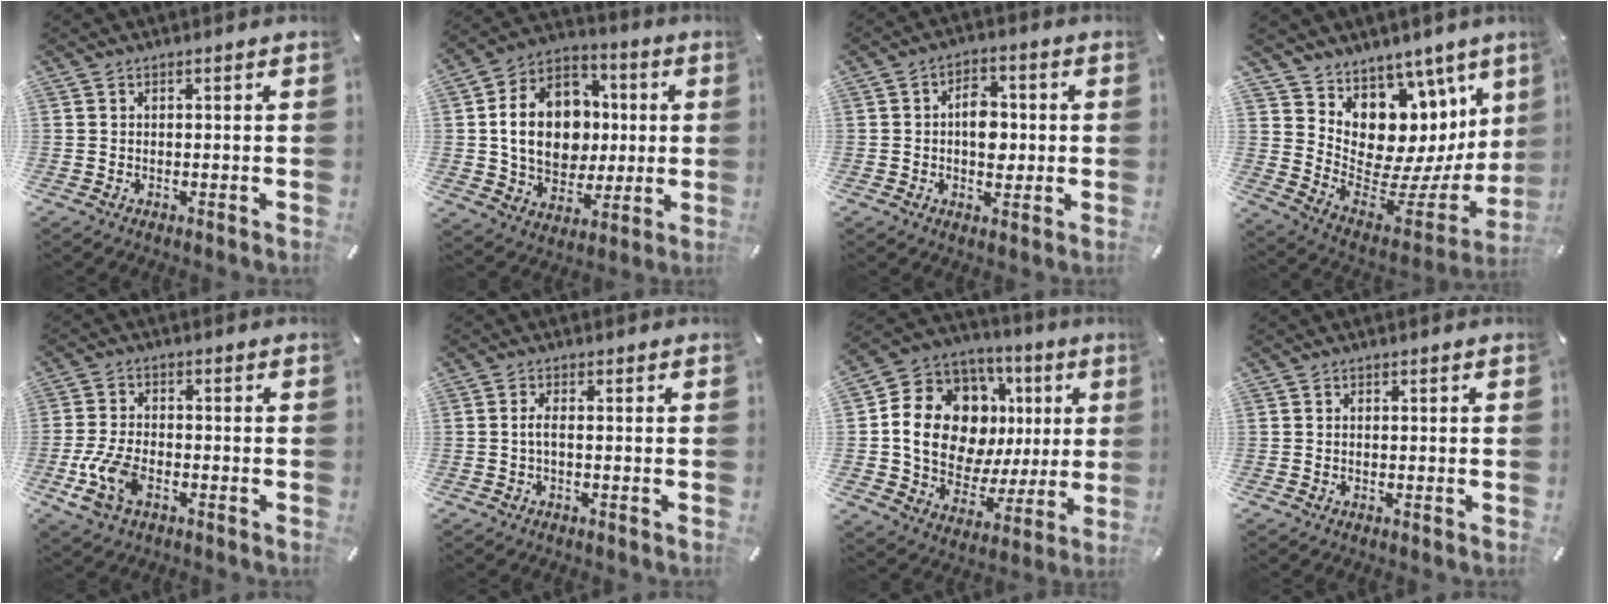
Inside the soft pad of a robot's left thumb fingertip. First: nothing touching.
{"total": 17.4, "force": [0.0, 14.4, 9.7], "torque": [-0.199, 0.013, 0.007]}
{"total": 7.3, "force": [-0.2, 4.9, 5.5], "torque": [-0.061, -0.001, -0.009]}
{"total": 10.1, "force": [5.2, 8.1, 3.2], "torque": [-0.031, -0.114, 0.100]}
{"total": 9.6, "force": [-3.7, 5.2, 7.1], "torque": [-0.161, 0.002, -0.067]}
{"total": 2.5, "force": [-0.4, 0.6, 2.4], "torque": [-0.053, 0.000, -0.011]}
{"total": 18.9, "force": [3.9, 14.6, 11.4], "torque": [-0.189, -0.021, 0.079]}
{"total": 0.8, "force": [-0.3, 0.4, 0.6], "torque": [-0.013, 0.000, -0.005]}